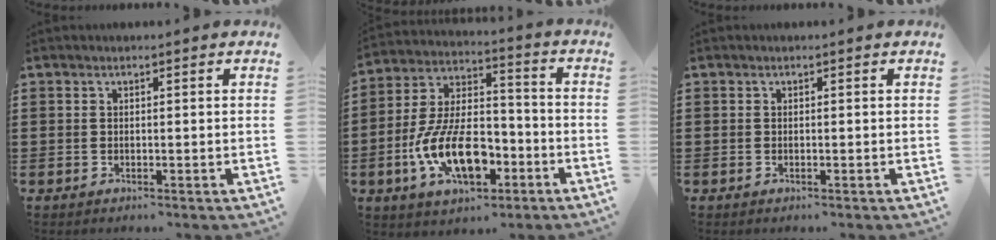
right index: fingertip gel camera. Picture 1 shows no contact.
{"total": 12.7, "force": [-4.8, 6.4, 9.9], "torque": [-0.214, 0.004, -0.087]}
{"total": 0.0}